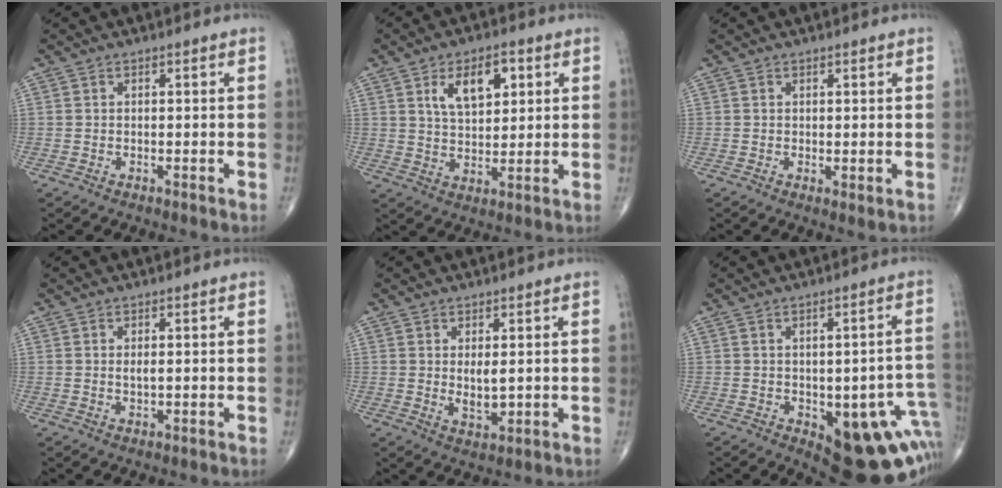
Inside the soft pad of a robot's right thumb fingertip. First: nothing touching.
{"total": 9.3, "force": [3.5, 5.0, 7.0], "torque": [-0.090, -0.011, 0.062]}
{"total": 1.2, "force": [0.1, 0.5, 1.1], "torque": [-0.020, -0.007, 0.002]}
{"total": 1.5, "force": [0.3, 0.6, 1.4], "torque": [-0.026, -0.004, 0.007]}
{"total": 4.0, "force": [0.6, 1.8, 3.5], "torque": [-0.055, -0.015, 0.018]}
{"total": 17.8, "force": [-4.7, 7.9, 15.3], "torque": [-0.120, 0.018, -0.030]}